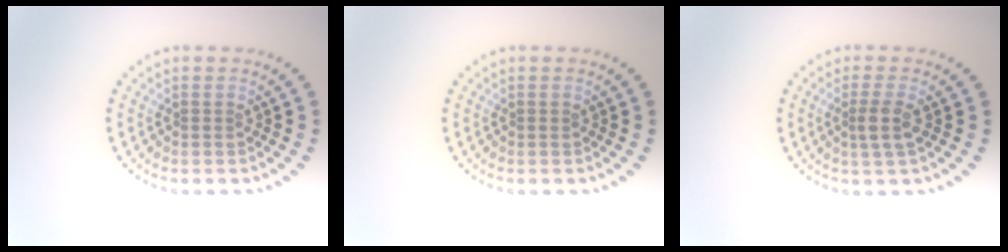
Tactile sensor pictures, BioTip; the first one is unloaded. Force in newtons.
{"total": 0.0}
{"total": 2.0, "press": 1.6, "slide": 1.1}